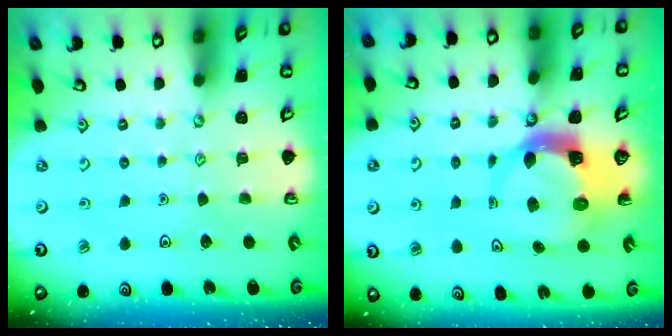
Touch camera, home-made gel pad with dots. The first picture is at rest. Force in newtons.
{"total": 5.4, "press": 5.4, "slide": 0.8}